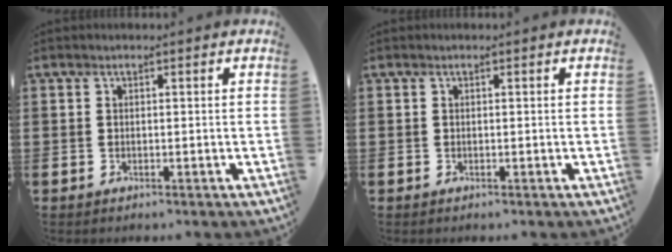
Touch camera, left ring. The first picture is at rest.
{"total": 0.0}